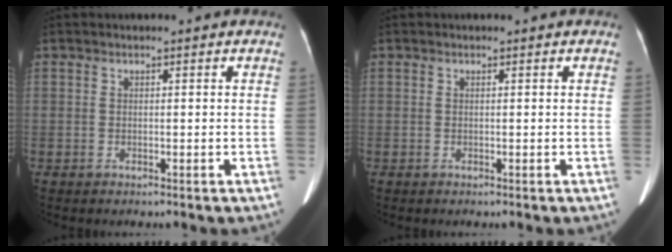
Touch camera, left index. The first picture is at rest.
{"total": 0.0}